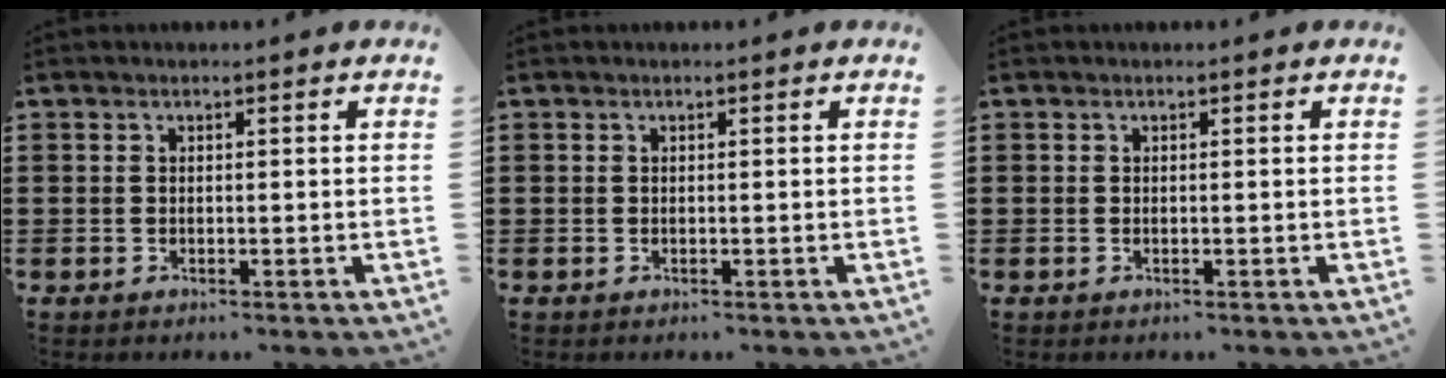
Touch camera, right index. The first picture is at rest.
{"total": 0.0}
{"total": 0.0}